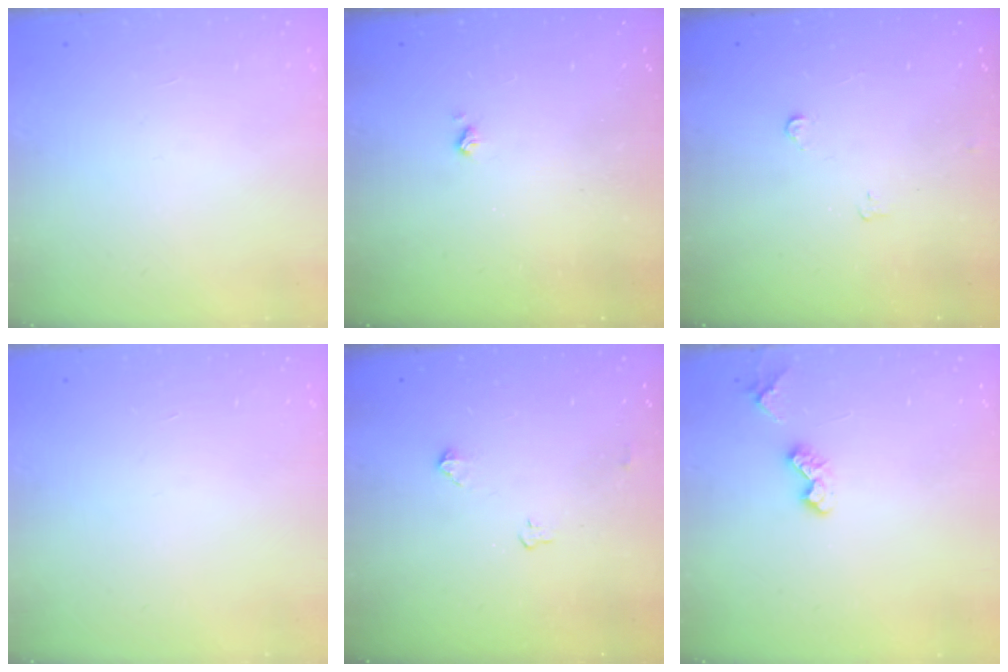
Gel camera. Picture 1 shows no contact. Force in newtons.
{"total": 2.7, "press": 2.7, "slide": 0.4}
{"total": 3.4, "press": 3.4, "slide": 0.3}
{"total": 0.0}
{"total": 3.7, "press": 3.7, "slide": 0.6}
{"total": 4.9, "press": 4.9, "slide": 0.7}